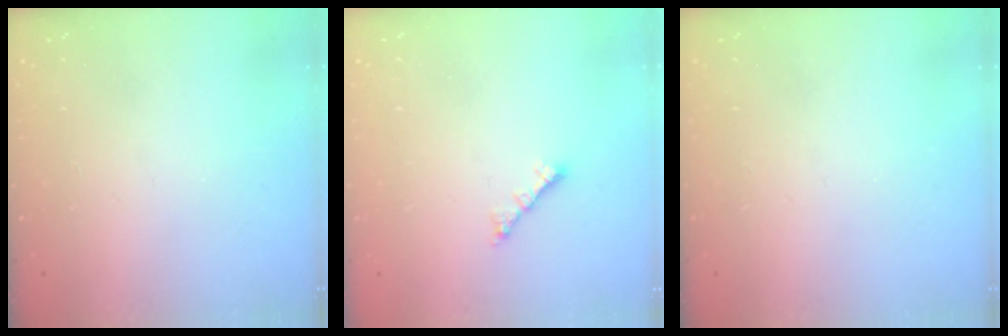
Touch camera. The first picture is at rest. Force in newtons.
{"total": 2.0, "press": 1.9, "slide": 0.5}
{"total": 0.0}